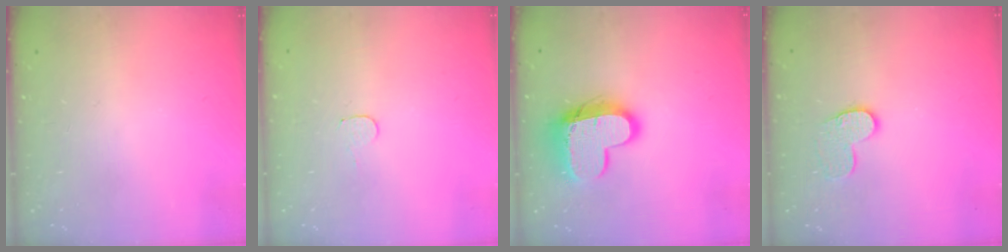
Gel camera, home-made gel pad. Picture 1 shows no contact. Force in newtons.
{"total": 3.7, "press": 3.7, "slide": 0.3}
{"total": 14.4, "press": 14.4, "slide": 1.0}
{"total": 9.1, "press": 9.0, "slide": 0.6}